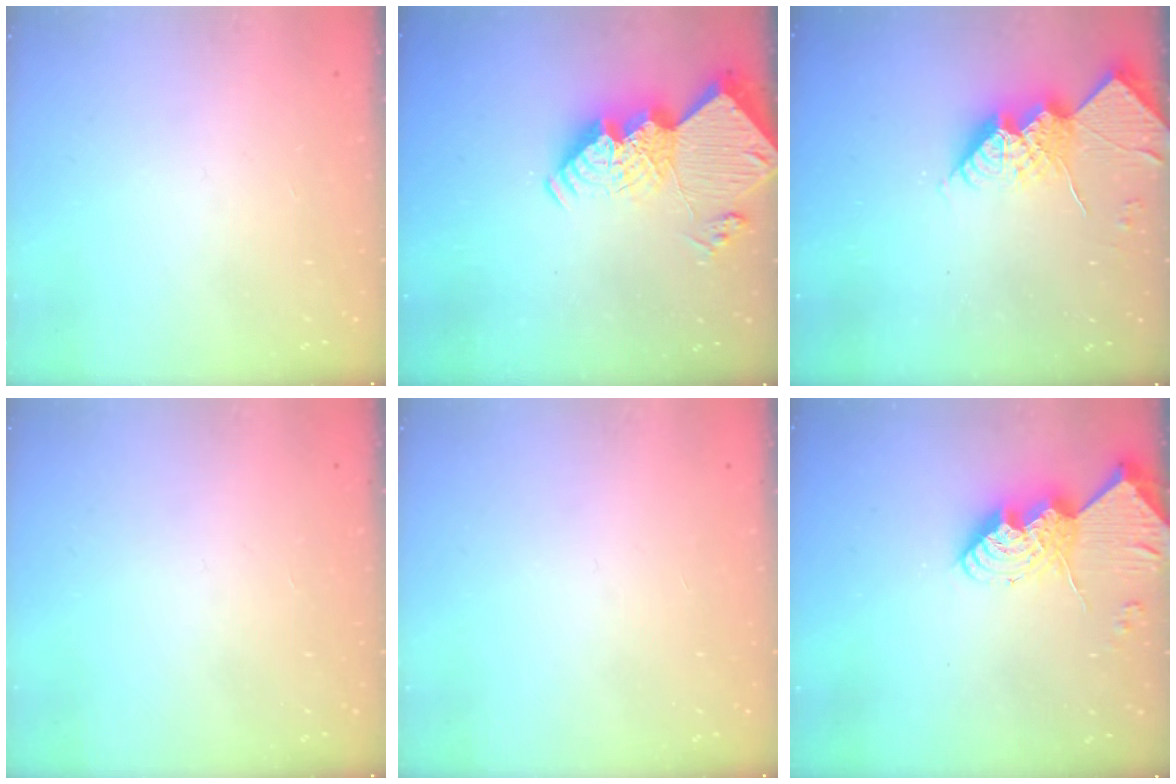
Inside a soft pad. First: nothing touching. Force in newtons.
{"total": 19.8, "press": 19.8, "slide": 1.9}
{"total": 14.0, "press": 13.9, "slide": 1.3}
{"total": 0.0}
{"total": 0.0}
{"total": 13.9, "press": 13.8, "slide": 1.3}